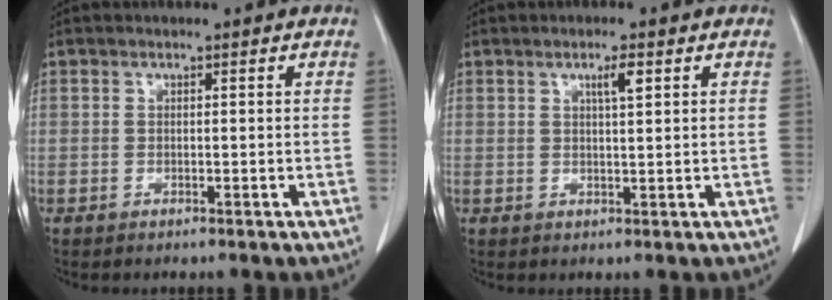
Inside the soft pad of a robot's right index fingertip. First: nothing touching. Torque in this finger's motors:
{"motor_torque": [0.30, 0.15, 0.04, 0.02]}